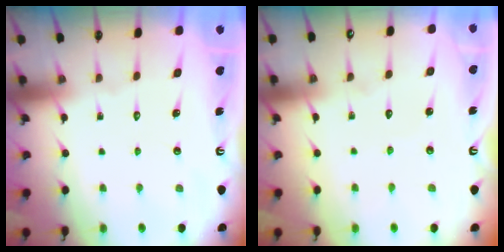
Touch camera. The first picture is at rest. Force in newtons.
{"total": 3.0, "press": 3.0, "slide": 0.3}